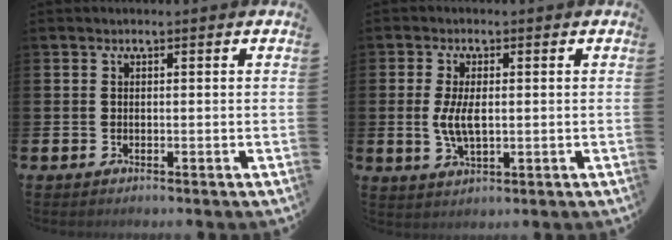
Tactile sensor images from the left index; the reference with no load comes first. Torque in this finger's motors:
{"motor_torque": [1.44, 0.03, 0.26, 0.21]}